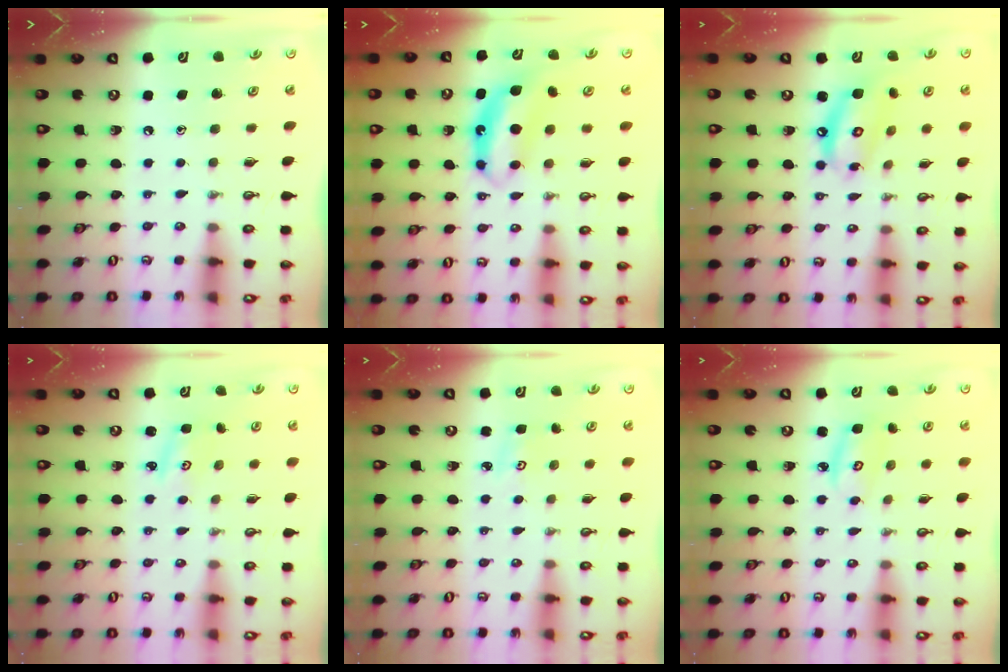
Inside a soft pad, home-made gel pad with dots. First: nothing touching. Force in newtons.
{"total": 7.8, "press": 7.8, "slide": 0.2}
{"total": 11.2, "press": 11.2, "slide": 1.0}
{"total": 2.8, "press": 2.8, "slide": 0.3}
{"total": 2.5, "press": 2.4, "slide": 0.4}
{"total": 4.0, "press": 3.9, "slide": 0.3}